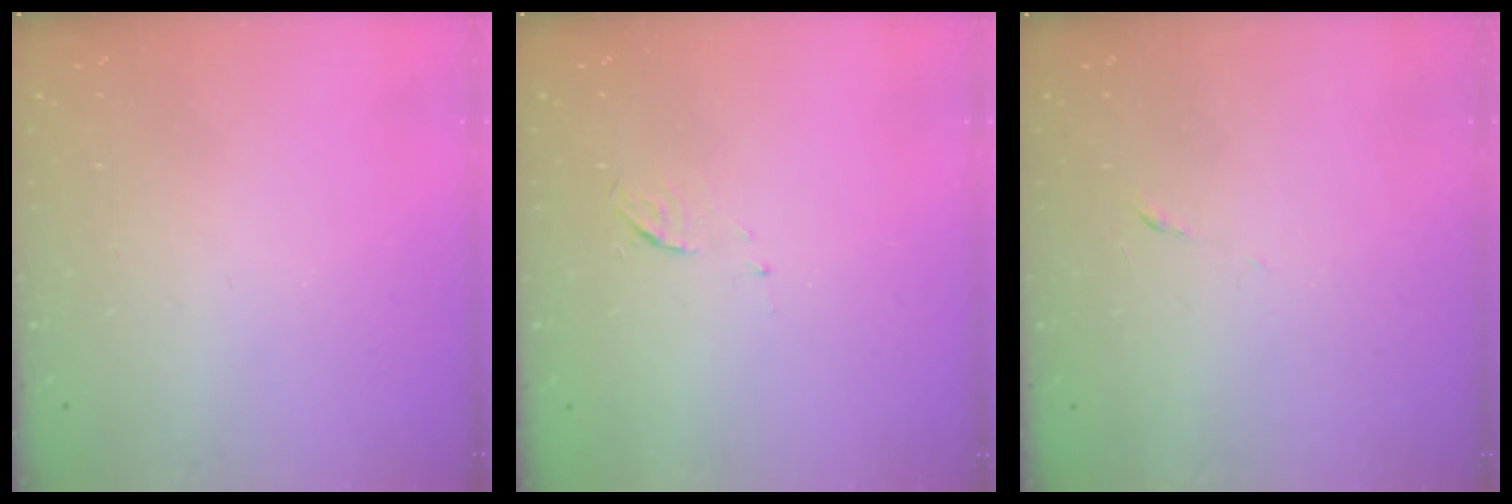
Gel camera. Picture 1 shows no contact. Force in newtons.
{"total": 3.9, "press": 3.9, "slide": 0.4}
{"total": 3.9, "press": 3.8, "slide": 0.9}